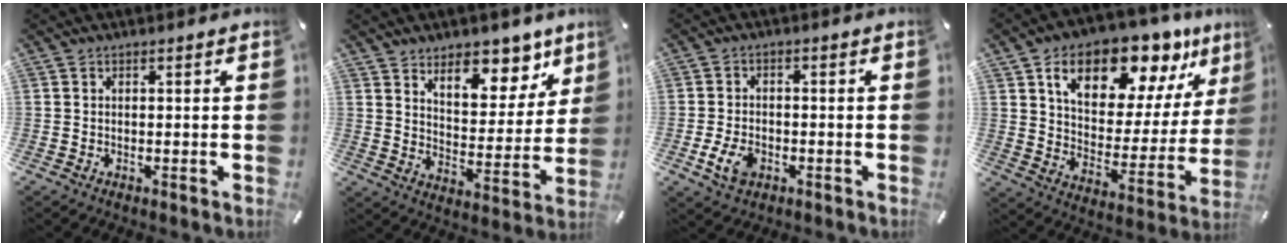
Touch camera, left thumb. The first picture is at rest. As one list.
[{"total": 10.8, "force": [8.5, 5.7, 3.3], "torque": [-0.029, -0.086, 0.147]}, {"total": 6.0, "force": [-2.2, 4.2, 3.7], "torque": [-0.091, 0.002, -0.043]}, {"total": 18.8, "force": [12.9, 9.9, 9.3], "torque": [-0.146, -0.085, 0.219]}]